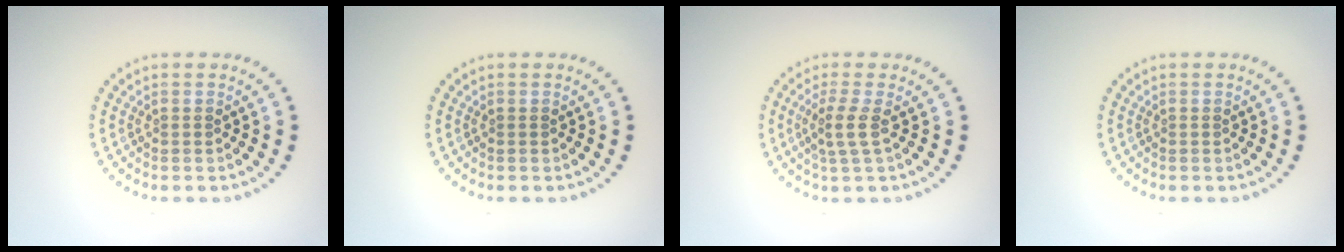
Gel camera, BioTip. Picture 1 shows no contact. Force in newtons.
{"total": 0.0}
{"total": 2.1, "press": 1.6, "slide": 1.3}
{"total": 0.0}